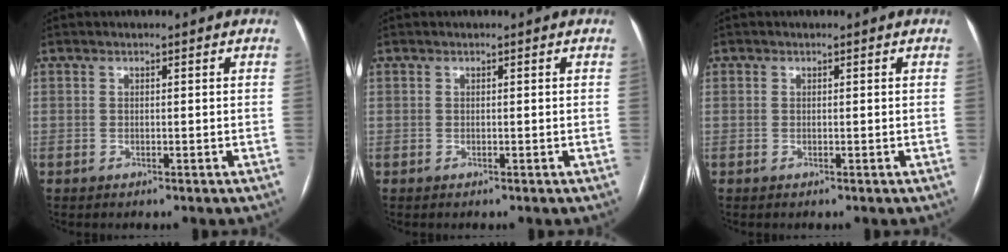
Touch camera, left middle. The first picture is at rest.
{"total": 0.0}
{"total": 0.0}